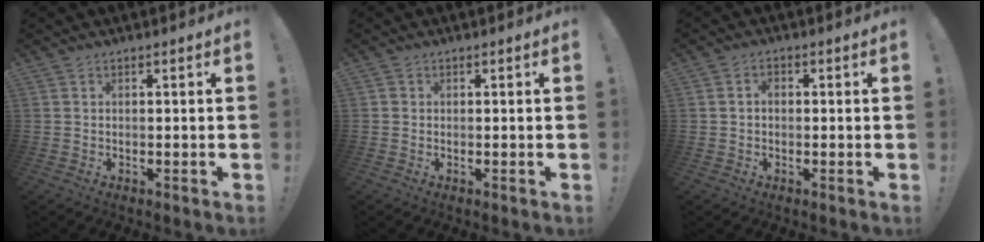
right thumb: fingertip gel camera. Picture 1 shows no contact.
{"total": 0.7, "force": [0.0, 0.7, 0.0], "torque": [-0.004, 0.004, 0.002]}
{"total": 2.1, "force": [-0.5, 1.5, 1.4], "torque": [-0.019, 0.006, -0.011]}